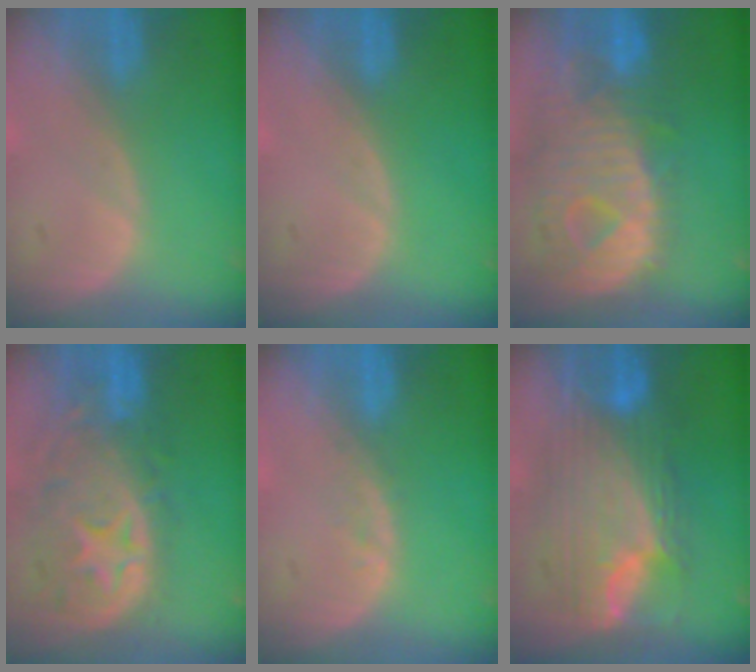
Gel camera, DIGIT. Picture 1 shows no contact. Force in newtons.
{"total": 0.0}
{"total": 12.4, "press": 10.7, "slide": 6.3}
{"total": 11.1, "press": 9.8, "slide": 5.1}
{"total": 1.0, "press": 1.0, "slide": 0.2}
{"total": 11.1, "press": 11.1, "slide": 1.1}